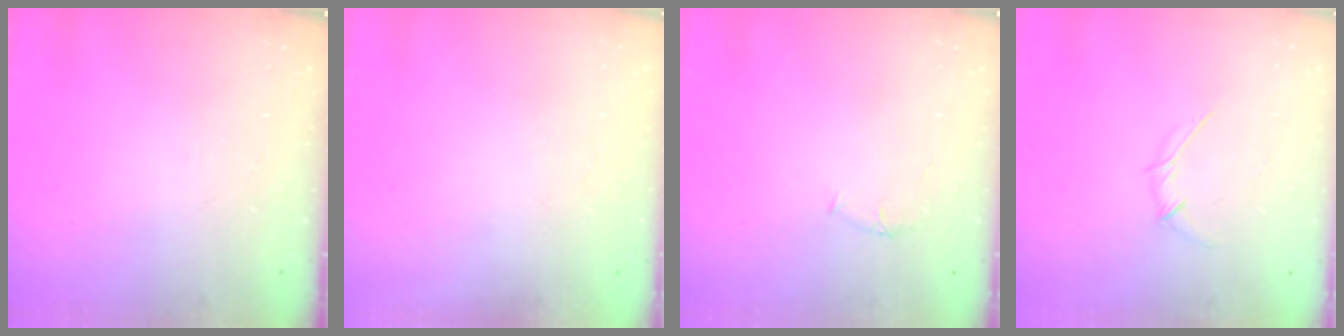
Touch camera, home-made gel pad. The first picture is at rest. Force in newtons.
{"total": 0.5, "press": 0.5, "slide": 0.1}
{"total": 4.2, "press": 4.0, "slide": 1.3}
{"total": 2.7, "press": 2.6, "slide": 0.6}